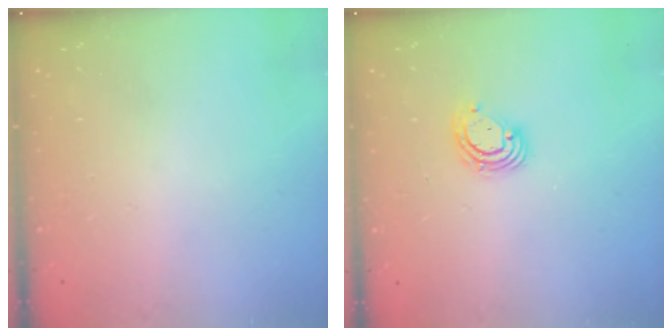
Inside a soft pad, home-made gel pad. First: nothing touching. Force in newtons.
{"total": 5.4, "press": 5.4, "slide": 0.7}